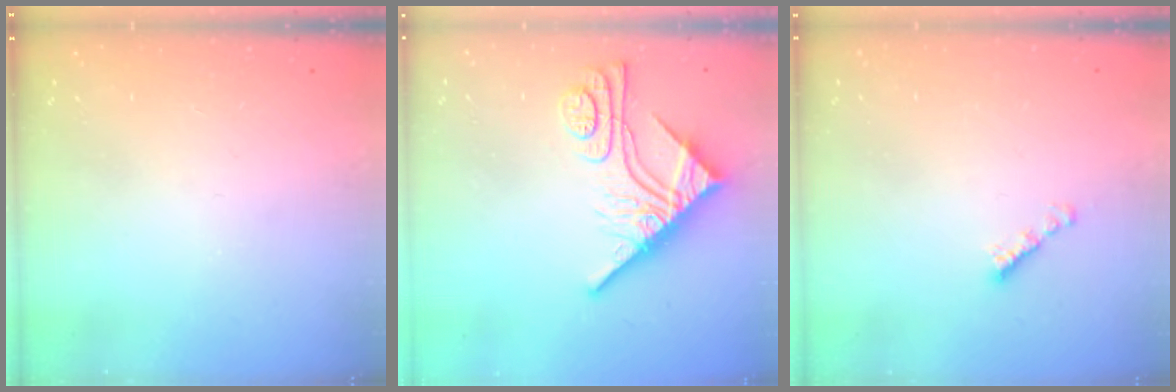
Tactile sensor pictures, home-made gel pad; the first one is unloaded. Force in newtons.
{"total": 11.6, "press": 11.5, "slide": 1.0}
{"total": 2.1, "press": 2.0, "slide": 0.7}